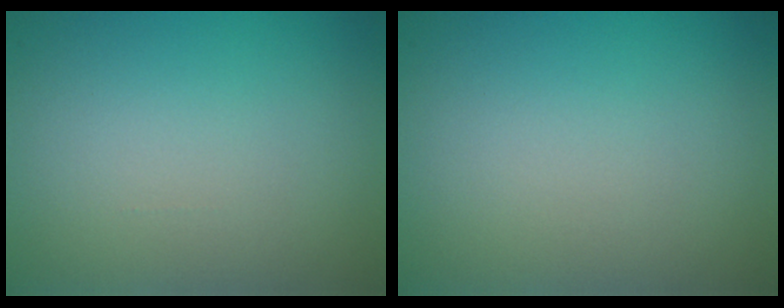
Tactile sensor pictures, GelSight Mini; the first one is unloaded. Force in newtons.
{"total": 0.0}